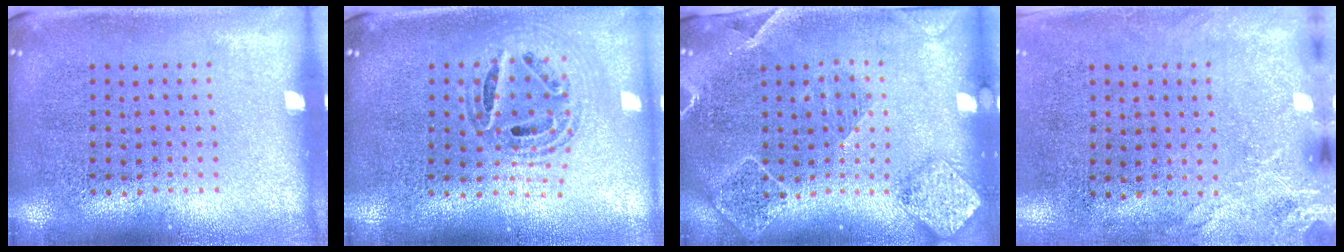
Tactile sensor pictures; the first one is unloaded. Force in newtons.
{"total": 0.9, "press": 0.9, "slide": 0.2}
{"total": 1.8, "press": 1.7, "slide": 0.5}
{"total": 2.6, "press": 2.0, "slide": 1.6}